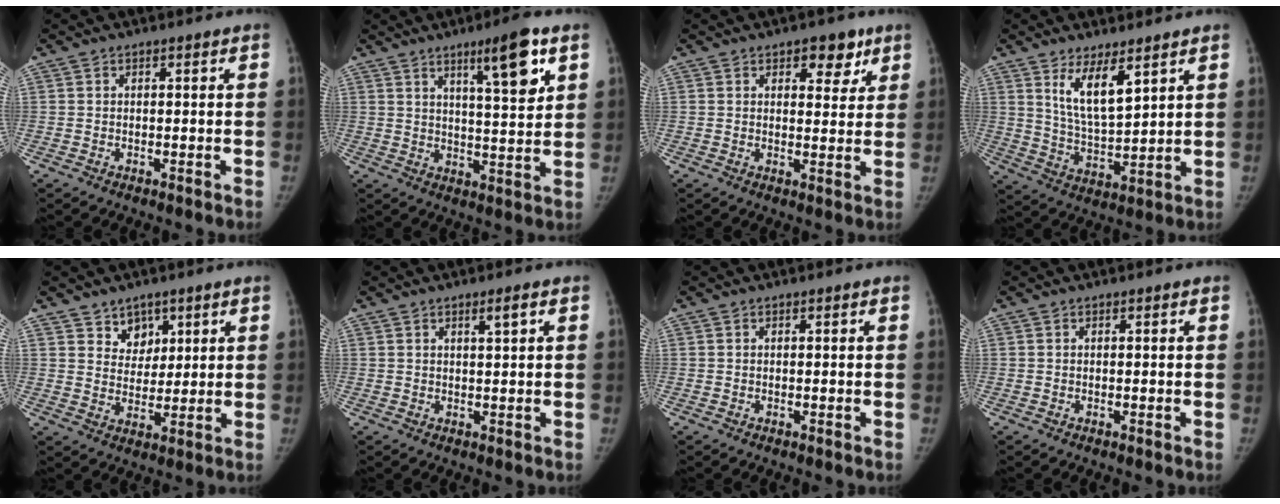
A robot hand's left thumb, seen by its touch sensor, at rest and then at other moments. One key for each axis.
{"total": 10.4, "fx": 5.4, "fy": 1.7, "fz": 8.7, "tx": -0.125, "ty": -0.030, "tz": 0.085}
{"total": 6.0, "fx": 3.4, "fy": 3.5, "fz": 3.6, "tx": -0.013, "ty": -0.015, "tz": 0.041}
{"total": 8.8, "fx": 5.1, "fy": 2.8, "fz": 6.7, "tx": -0.108, "ty": -0.046, "tz": 0.103}
{"total": 5.3, "fx": 3.4, "fy": 4.0, "fz": 0.8, "tx": 0.021, "ty": -0.025, "tz": 0.063}
{"total": 1.5, "fx": 0.9, "fy": 0.0, "fz": 1.3, "tx": -0.021, "ty": -0.007, "tz": 0.015}
{"total": 0.0}
{"total": 0.0}